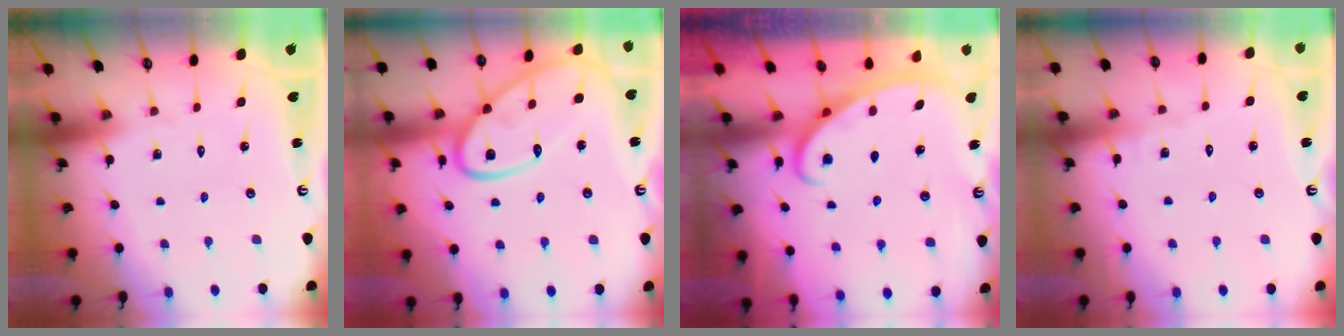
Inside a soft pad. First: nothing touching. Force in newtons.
{"total": 17.1, "press": 17.0, "slide": 1.5}
{"total": 2.6, "press": 2.6, "slide": 0.4}
{"total": 2.5, "press": 2.5, "slide": 0.2}